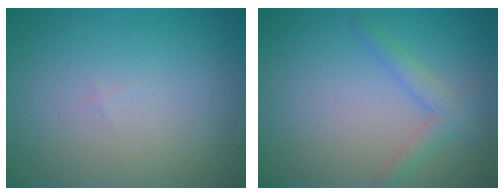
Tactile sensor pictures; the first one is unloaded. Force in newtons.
{"total": 2.1, "press": 2.1, "slide": 0.1}